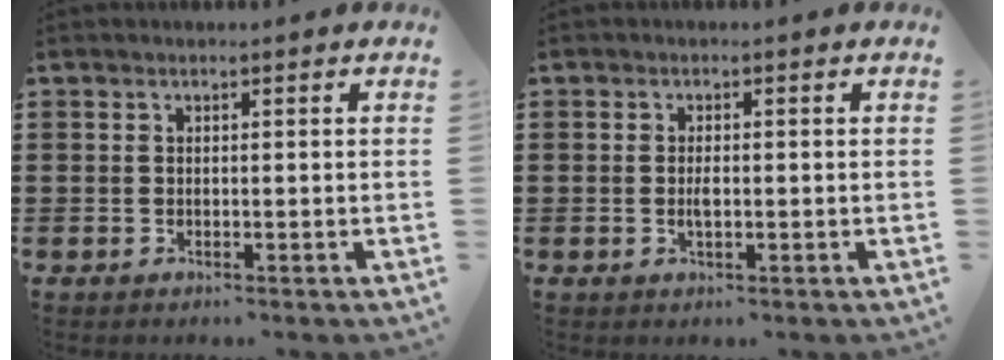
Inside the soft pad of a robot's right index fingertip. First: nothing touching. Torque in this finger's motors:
{"motor_torque": [2.14, 0.00, 0.13, 0.06]}